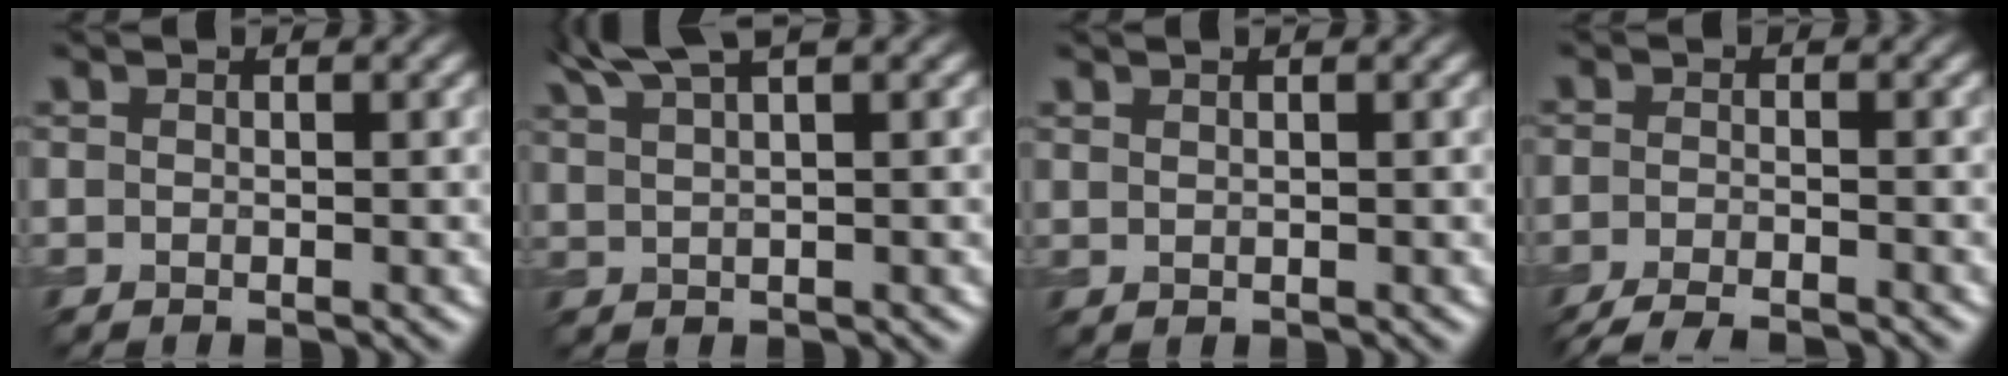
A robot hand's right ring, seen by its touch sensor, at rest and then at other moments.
{"total": 4.9, "force": [3.7, 1.0, 3.0], "torque": [-0.042, 0.016, 0.046]}
{"total": 1.1, "force": [0.8, 0.4, 0.5], "torque": [-0.004, -0.005, 0.010]}
{"total": 4.9, "force": [-4.1, 0.9, 2.5], "torque": [-0.042, -0.014, -0.071]}